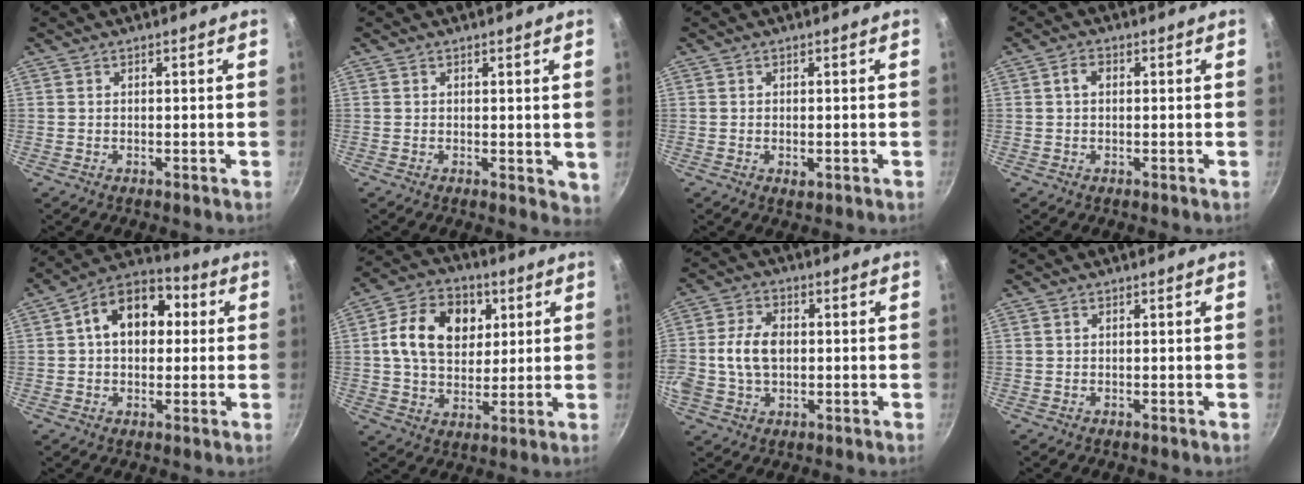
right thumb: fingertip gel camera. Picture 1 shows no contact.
{"total": 3.0, "force": [0.8, 1.8, 2.3], "torque": [-0.023, -0.003, 0.013]}
{"total": 1.6, "force": [-0.3, 0.9, 1.3], "torque": [-0.021, -0.003, -0.004]}
{"total": 2.2, "force": [0.3, 1.6, 1.6], "torque": [-0.026, 0.005, 0.003]}
{"total": 14.1, "force": [2.4, 9.9, 9.7], "torque": [-0.108, 0.029, 0.018]}
{"total": 15.5, "force": [4.0, 11.4, 9.7], "torque": [-0.137, 0.002, 0.057]}
{"total": 10.0, "force": [-0.1, 6.8, 7.3], "torque": [-0.137, 0.021, -0.009]}
{"total": 0.0}